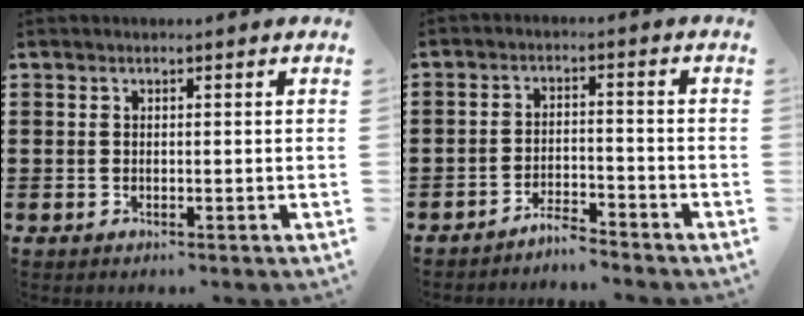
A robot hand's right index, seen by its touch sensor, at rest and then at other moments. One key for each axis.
{"total": 3.6, "fx": -3.5, "fy": 0.0, "fz": 0.5, "tx": -0.015, "ty": 0.001, "tz": -0.071}